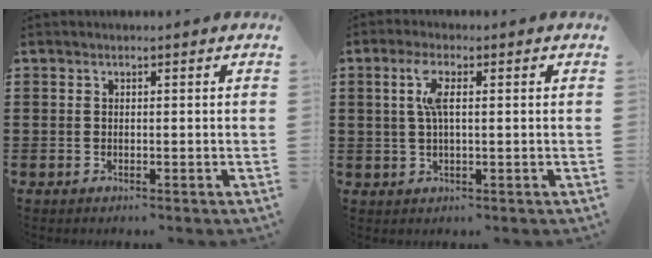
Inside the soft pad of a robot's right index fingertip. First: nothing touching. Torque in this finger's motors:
{"motor_torque": [0.20, -0.06, 0.36, 0.08]}